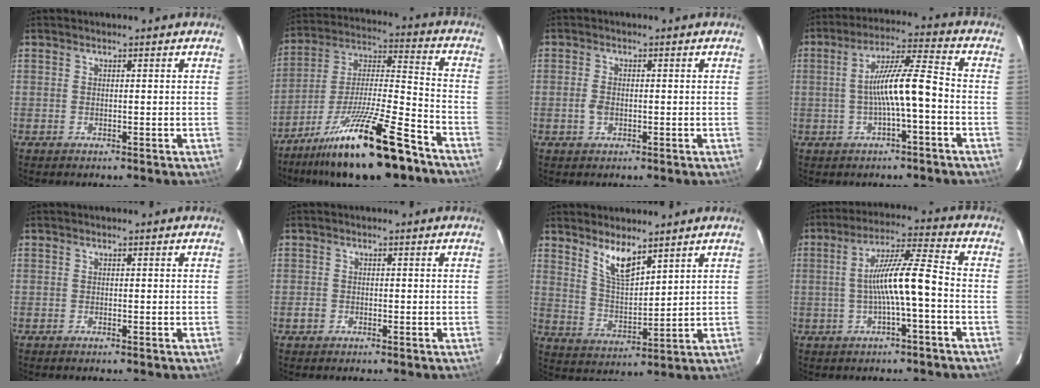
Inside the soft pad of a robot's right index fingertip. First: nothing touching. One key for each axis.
{"total": 21.0, "fx": -14.8, "fy": 3.4, "fz": 14.4, "tx": -0.257, "ty": -0.013, "tz": -0.248}
{"total": 2.4, "fx": -0.6, "fy": 1.5, "fz": 1.7, "tx": -0.038, "ty": 0.001, "tz": -0.010}
{"total": 9.2, "fx": -2.2, "fy": 0.8, "fz": 8.9, "tx": -0.163, "ty": 0.018, "tz": -0.033}
{"total": 0.0}
{"total": 1.7, "fx": -0.8, "fy": 1.5, "fz": 0.2, "tx": -0.007, "ty": 0.005, "tz": -0.012}
{"total": 7.5, "fx": 5.4, "fy": 2.2, "fz": 4.8, "tx": -0.087, "ty": -0.006, "tz": 0.111}
{"total": 9.6, "fx": -2.1, "fy": 0.5, "fz": 9.4, "tx": -0.173, "ty": 0.018, "tz": -0.033}